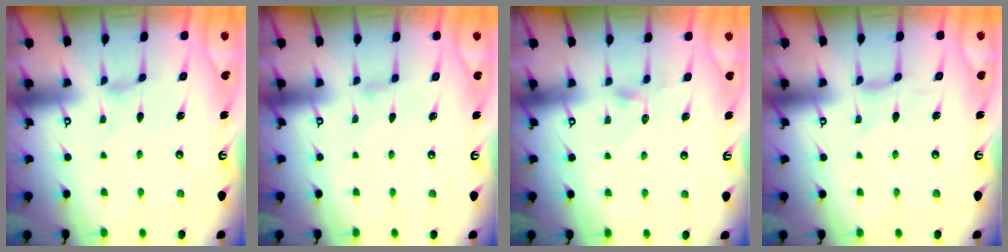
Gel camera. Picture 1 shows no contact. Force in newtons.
{"total": 0.5, "press": 0.5, "slide": 0.1}
{"total": 4.5, "press": 4.4, "slide": 0.5}
{"total": 0.0}